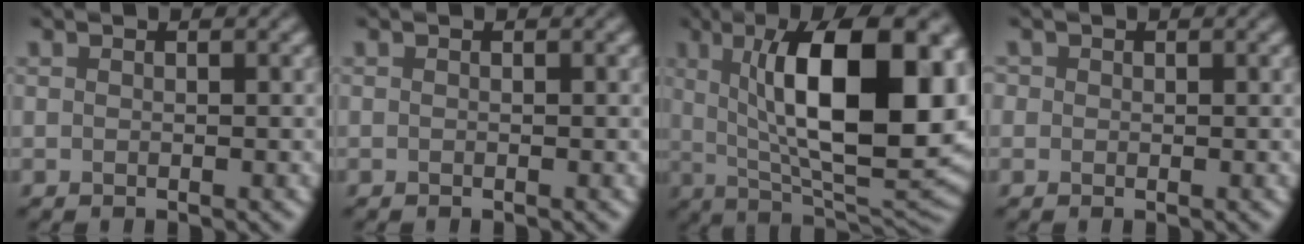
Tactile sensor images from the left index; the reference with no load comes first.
{"total": 0.0}
{"total": 14.9, "force": [2.8, 5.5, 13.6], "torque": [-0.189, -0.002, 0.032]}
{"total": 0.7, "force": [0.0, 0.7, 0.2], "torque": [0.001, -0.001, -0.003]}